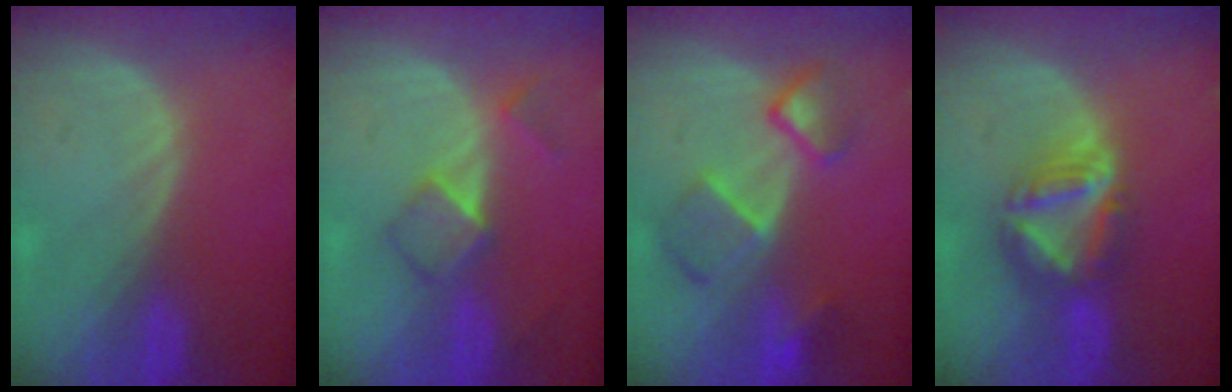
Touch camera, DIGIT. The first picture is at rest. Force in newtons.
{"total": 5.2, "press": 4.6, "slide": 2.4}
{"total": 7.1, "press": 6.9, "slide": 1.9}
{"total": 7.8, "press": 6.7, "slide": 4.1}